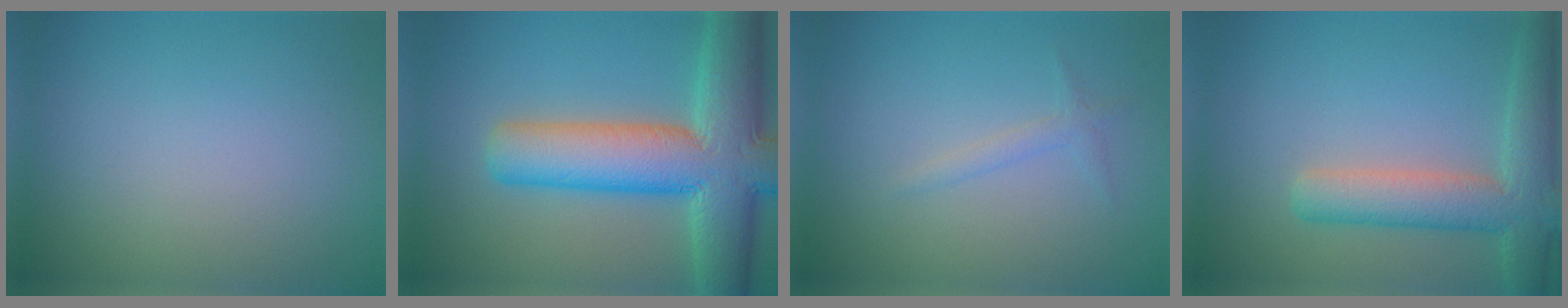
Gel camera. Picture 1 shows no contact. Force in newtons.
{"total": 12.2, "press": 12.2, "slide": 0.6}
{"total": 1.1, "press": 1.1, "slide": 0.1}
{"total": 6.0, "press": 6.0, "slide": 0.4}